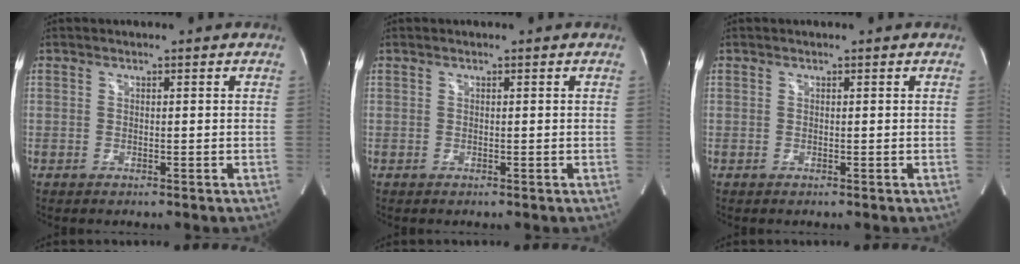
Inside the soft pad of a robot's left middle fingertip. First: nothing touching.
{"total": 0.0}
{"total": 0.0}